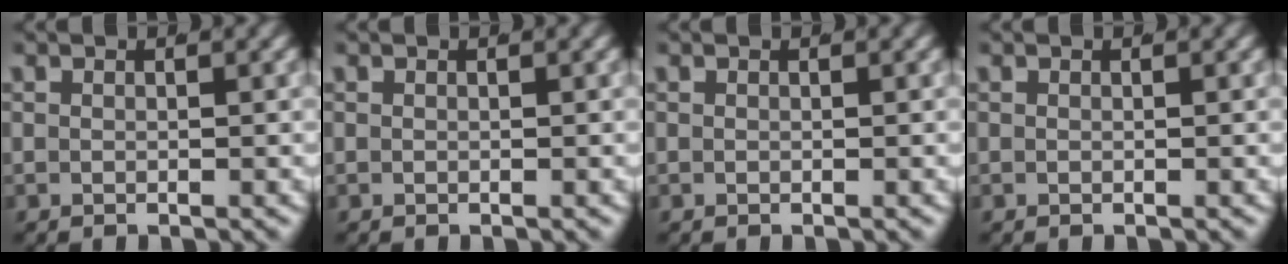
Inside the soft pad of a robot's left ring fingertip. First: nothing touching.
{"total": 0.0}
{"total": 0.0}
{"total": 0.0}